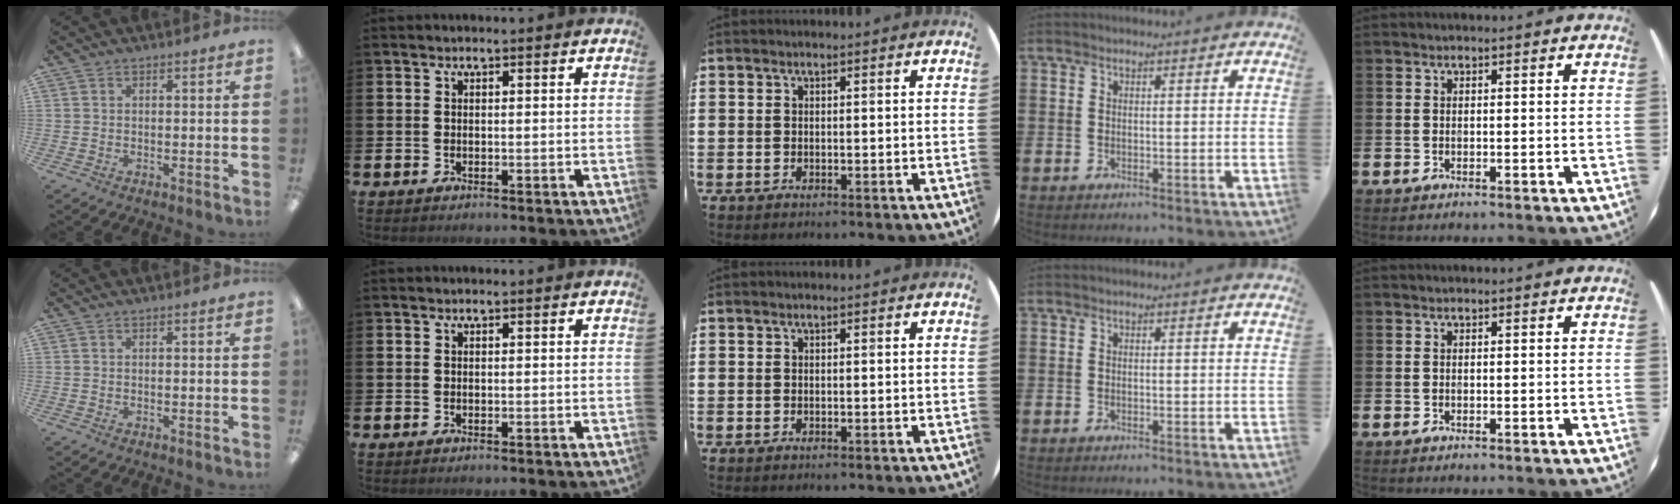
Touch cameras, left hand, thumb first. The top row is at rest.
{}